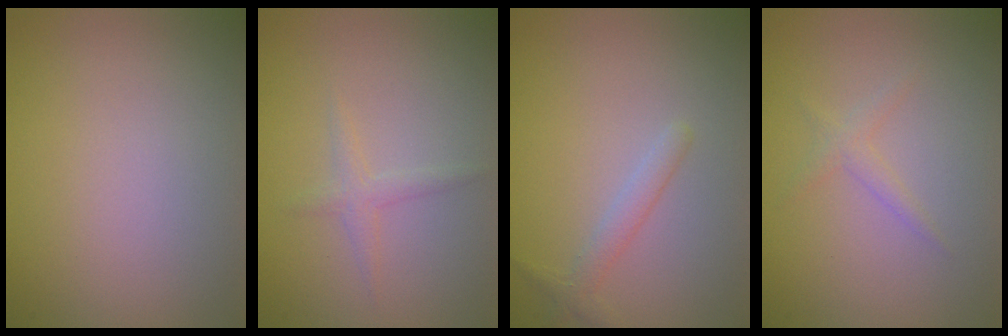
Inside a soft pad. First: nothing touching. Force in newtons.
{"total": 1.2, "press": 1.2, "slide": 0.0}
{"total": 1.4, "press": 1.4, "slide": 0.0}
{"total": 1.1, "press": 1.1, "slide": 0.0}